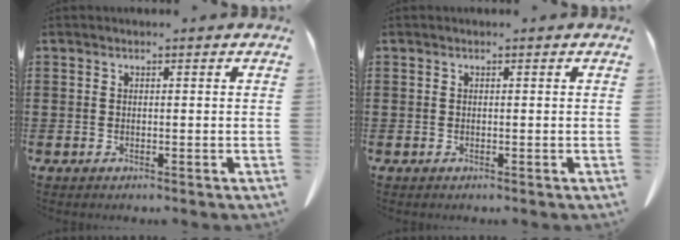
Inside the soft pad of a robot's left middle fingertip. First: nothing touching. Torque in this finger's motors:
{"motor_torque": [0.00, 0.00, 0.00, -0.01]}